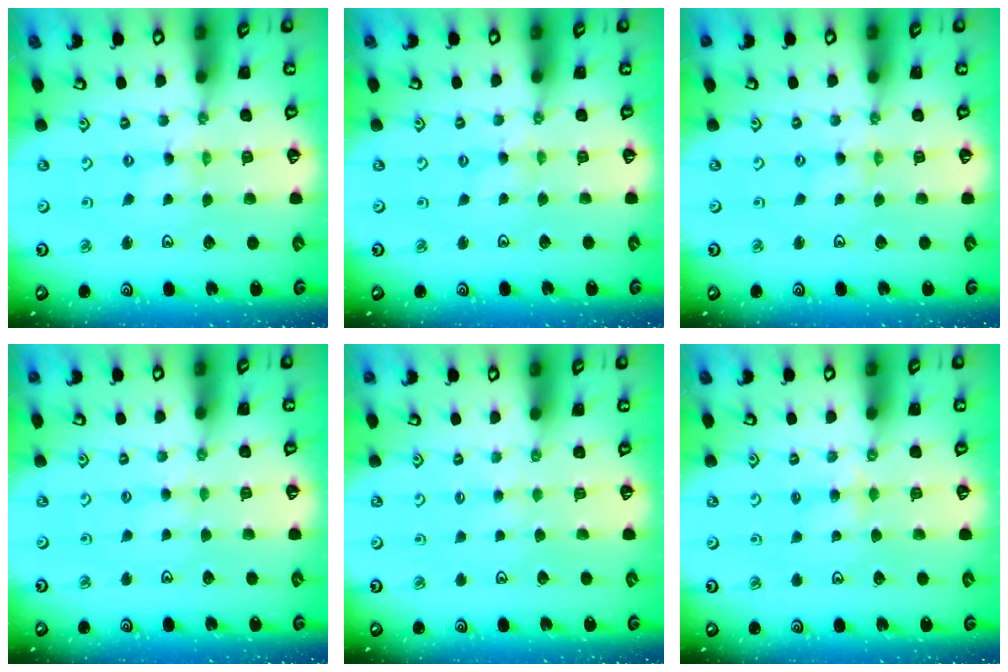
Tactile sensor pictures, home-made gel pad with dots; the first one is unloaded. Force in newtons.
{"total": 1.7, "press": 1.6, "slide": 0.3}
{"total": 1.1, "press": 1.0, "slide": 0.1}
{"total": 1.8, "press": 1.8, "slide": 0.3}
{"total": 2.4, "press": 2.4, "slide": 0.4}
{"total": 3.5, "press": 3.5, "slide": 0.4}